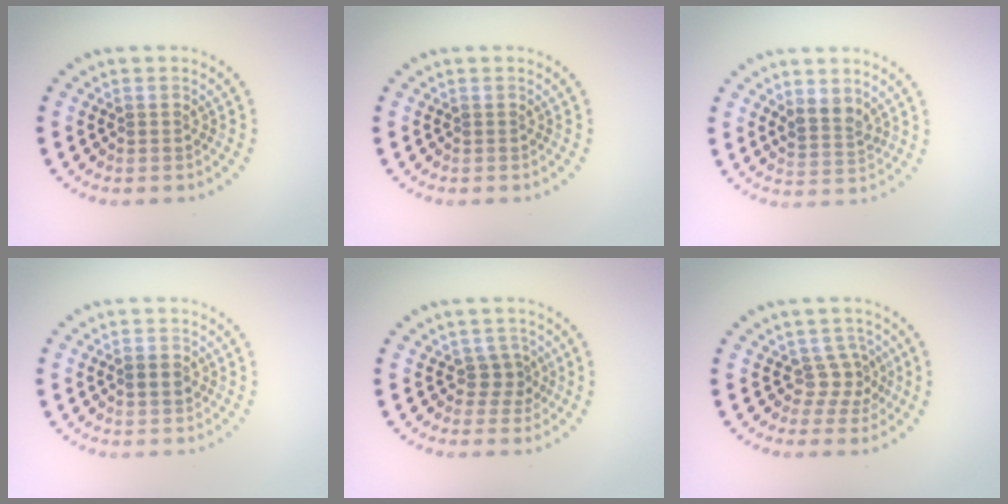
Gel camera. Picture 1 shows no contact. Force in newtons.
{"total": 0.0}
{"total": 2.1, "press": 1.8, "slide": 1.0}
{"total": 1.8, "press": 1.8, "slide": 0.2}
{"total": 2.0, "press": 1.4, "slide": 1.4}
{"total": 2.1, "press": 1.5, "slide": 1.5}